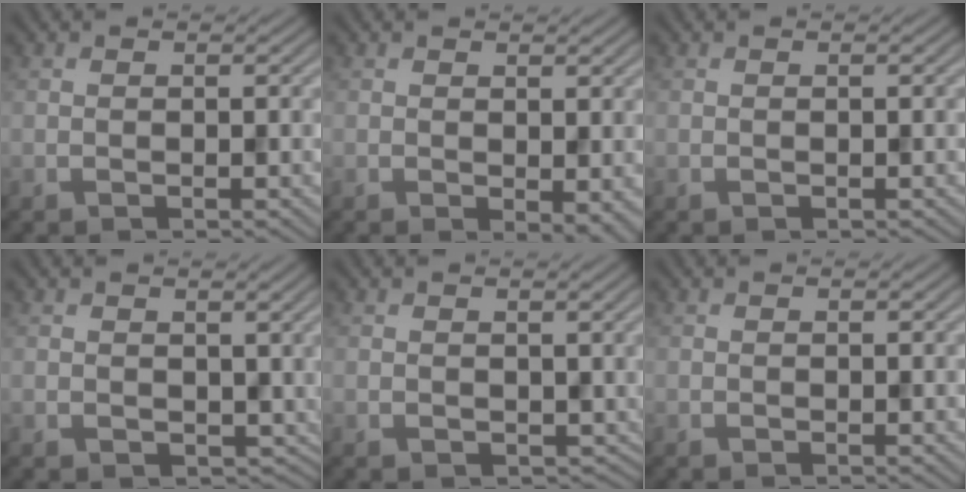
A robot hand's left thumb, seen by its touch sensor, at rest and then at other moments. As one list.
[{"total": 2.9, "force": [-0.4, 1.4, 2.5], "torque": [-0.033, -0.008, -0.004]}, {"total": 0.0}, {"total": 3.4, "force": [0.7, 2.7, 1.9], "torque": [-0.046, -0.015, 0.017]}, {"total": 2.1, "force": [0.7, 1.7, 1.0], "torque": [-0.023, -0.011, 0.013]}, {"total": 0.0}]